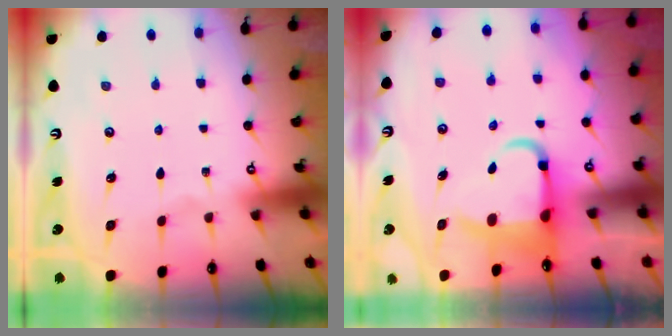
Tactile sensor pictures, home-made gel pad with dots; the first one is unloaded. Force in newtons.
{"total": 6.1, "press": 5.9, "slide": 1.7}